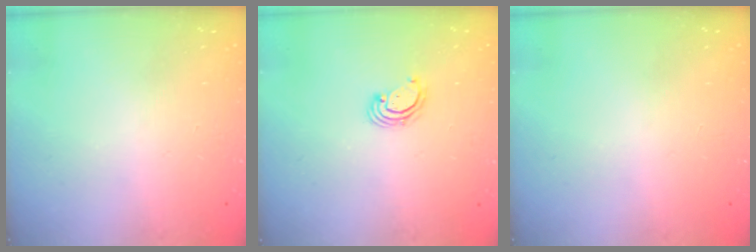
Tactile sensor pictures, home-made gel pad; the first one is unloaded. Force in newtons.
{"total": 2.8, "press": 2.8, "slide": 0.3}
{"total": 0.0}